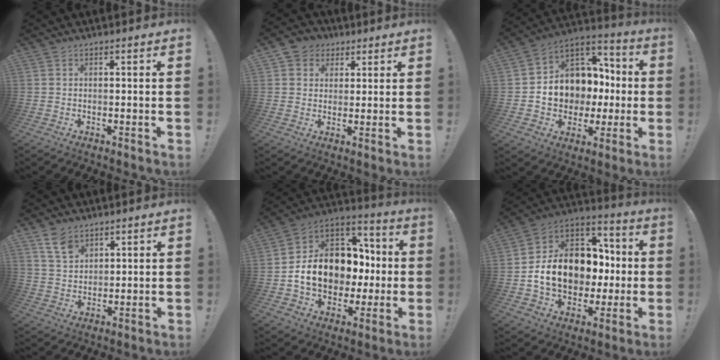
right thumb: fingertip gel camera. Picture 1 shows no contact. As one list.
[{"total": 5.9, "force": [2.0, 5.4, 1.0], "torque": [-0.015, -0.006, 0.041]}, {"total": 12.4, "force": [0.4, 11.0, 5.6], "torque": [-0.077, -0.010, 0.027]}, {"total": 7.4, "force": [5.1, 4.2, 3.2], "torque": [-0.058, -0.024, 0.099]}, {"total": 16.4, "force": [-0.5, 12.9, 10.1], "torque": [-0.165, 0.009, 0.009]}, {"total": 17.9, "force": [-0.7, 13.8, 11.4], "torque": [-0.198, 0.017, 0.008]}]